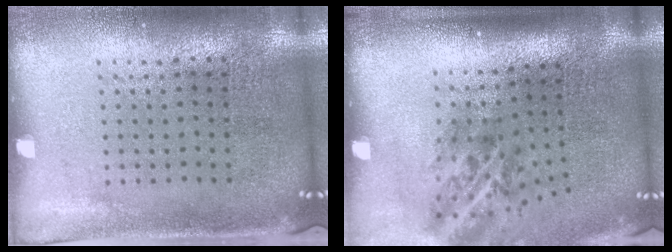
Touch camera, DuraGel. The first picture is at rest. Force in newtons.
{"total": 2.1, "press": 1.3, "slide": 1.6}